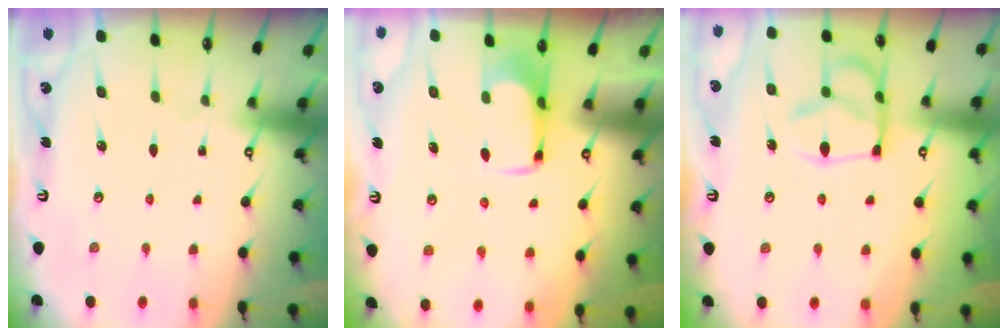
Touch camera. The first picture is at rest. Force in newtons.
{"total": 2.0, "press": 2.0, "slide": 0.2}
{"total": 5.8, "press": 5.7, "slide": 1.1}